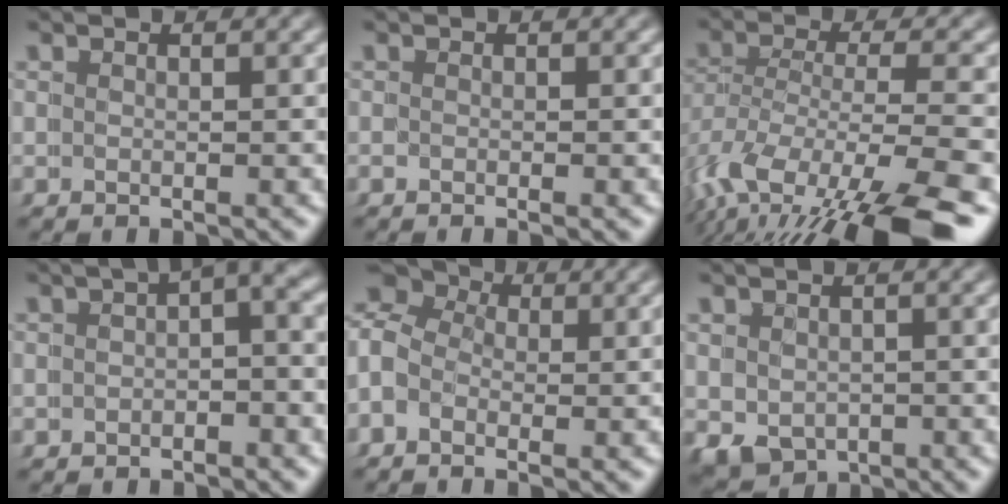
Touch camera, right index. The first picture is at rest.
{"total": 0.7, "force": [-0.3, -0.4, 0.6], "torque": [-0.002, 0.001, -0.007]}
{"total": 8.4, "force": [-3.7, 3.7, 6.6], "torque": [-0.134, -0.043, -0.042]}
{"total": 2.4, "force": [0.0, 1.3, 2.0], "torque": [-0.016, 0.008, -0.007]}
{"total": 6.1, "force": [1.5, 5.2, 2.9], "torque": [-0.052, 0.014, 0.000]}
{"total": 4.1, "force": [-1.6, 3.4, 1.6], "torque": [-0.033, -0.038, -0.007]}